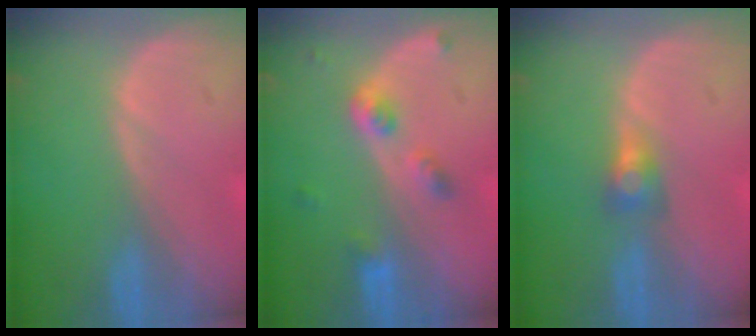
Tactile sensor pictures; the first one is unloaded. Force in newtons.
{"total": 4.2, "press": 4.2, "slide": 0.5}
{"total": 3.0, "press": 2.5, "slide": 1.6}